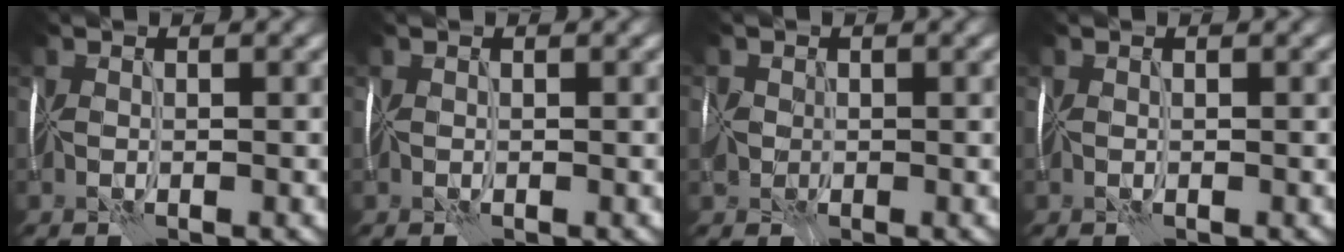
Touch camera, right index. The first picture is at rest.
{"total": 0.0}
{"total": 2.1, "force": [-0.3, 2.0, 0.5], "torque": [-0.022, 0.002, -0.008]}
{"total": 0.0}